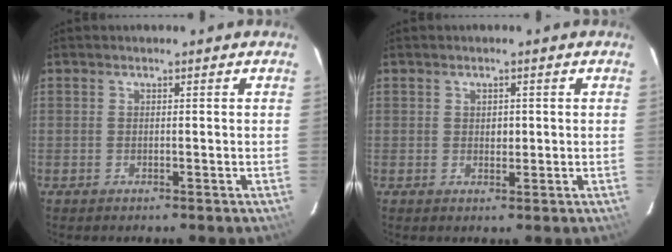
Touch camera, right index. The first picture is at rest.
{"total": 1.5, "force": [0.3, 1.2, 0.9], "torque": [-0.010, 0.003, 0.006]}